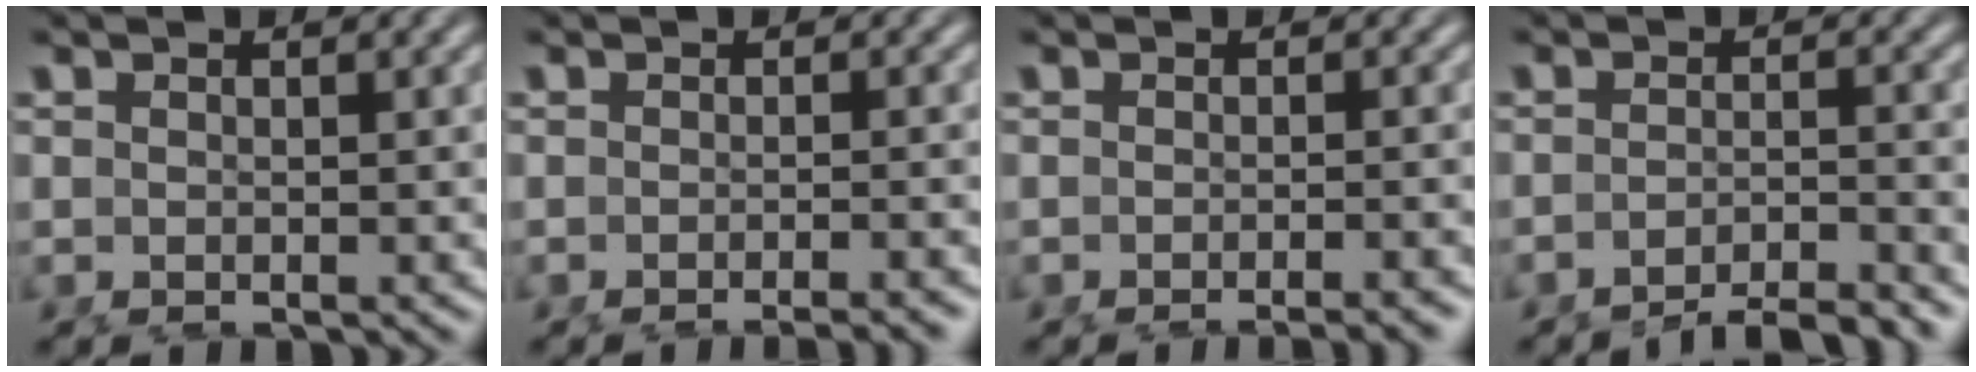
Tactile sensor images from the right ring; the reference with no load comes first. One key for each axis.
{"total": 3.8, "fx": -3.5, "fy": 0.0, "fz": 1.4, "tx": -0.009, "ty": -0.001, "tz": -0.053}
{"total": 3.4, "fx": -3.1, "fy": -0.1, "fz": 1.3, "tx": -0.007, "ty": 0.000, "tz": -0.049}
{"total": 6.0, "fx": -5.6, "fy": 0.6, "fz": 2.0, "tx": -0.017, "ty": -0.011, "tz": -0.087}